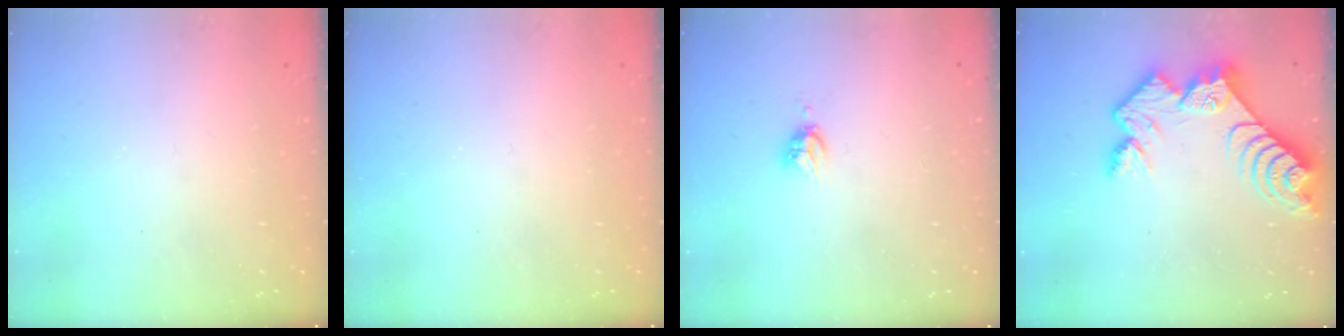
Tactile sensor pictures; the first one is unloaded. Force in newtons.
{"total": 0.0}
{"total": 4.3, "press": 4.2, "slide": 0.6}
{"total": 12.9, "press": 12.8, "slide": 1.1}